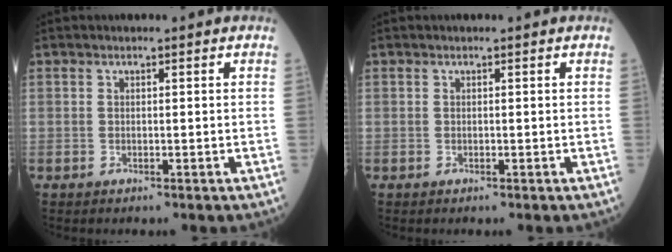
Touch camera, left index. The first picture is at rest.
{"total": 0.0}